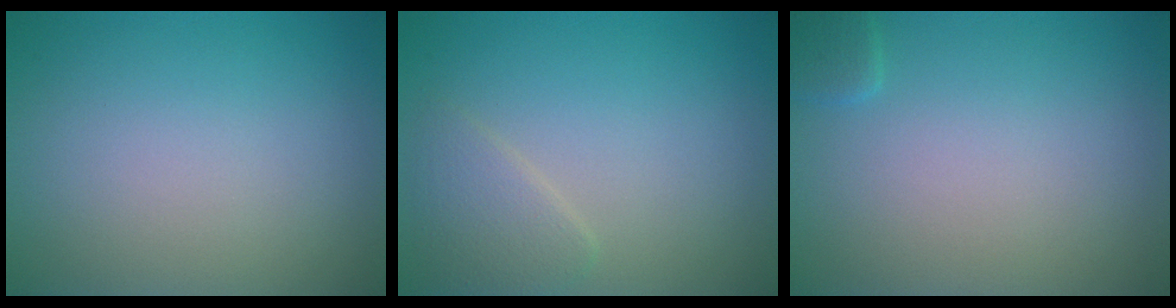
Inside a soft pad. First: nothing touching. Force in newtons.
{"total": 2.0, "press": 2.0, "slide": 0.1}
{"total": 1.0, "press": 1.0, "slide": 0.1}